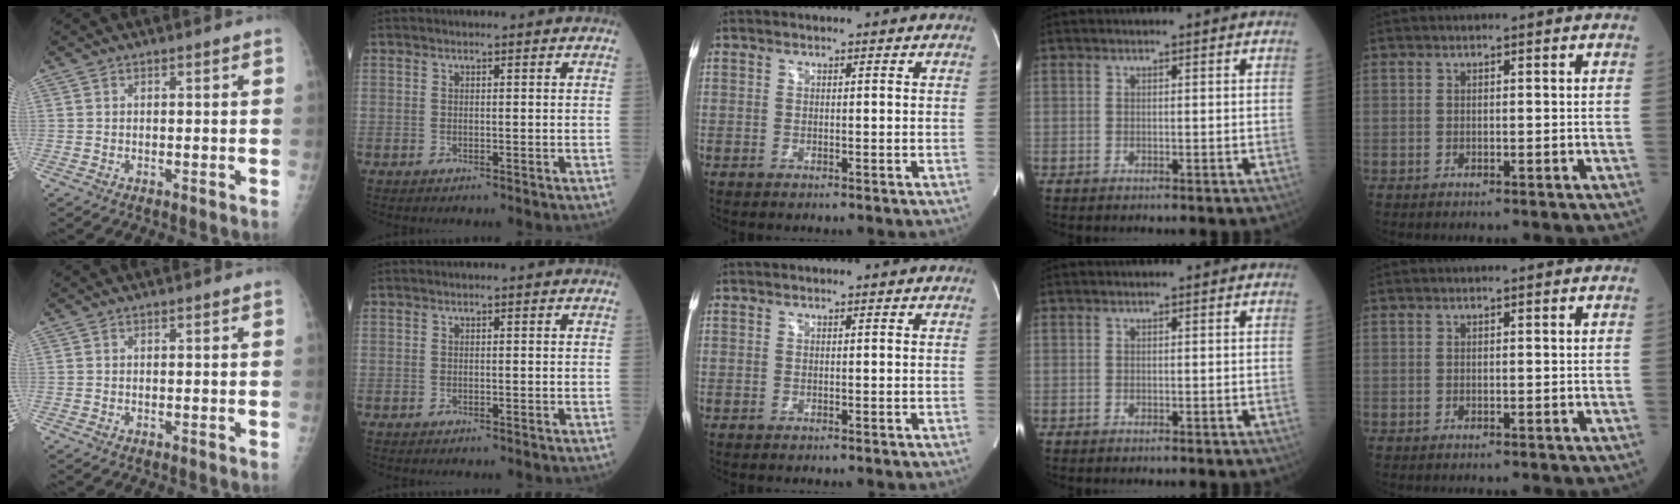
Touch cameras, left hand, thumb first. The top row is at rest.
{}